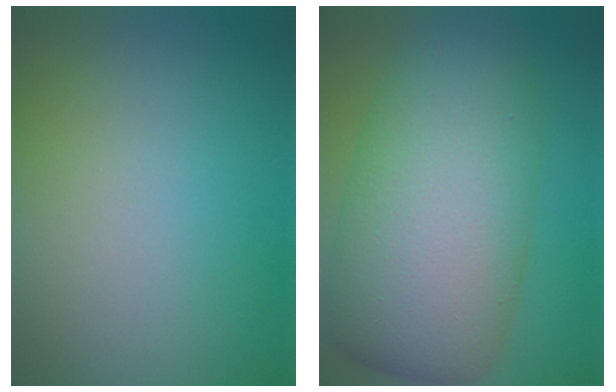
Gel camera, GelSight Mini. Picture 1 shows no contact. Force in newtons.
{"total": 11.1, "press": 11.1, "slide": 0.4}